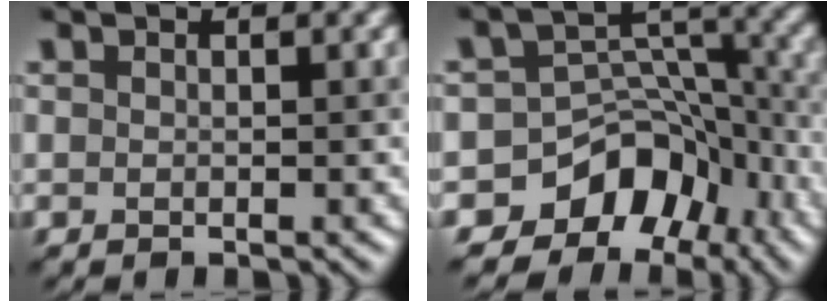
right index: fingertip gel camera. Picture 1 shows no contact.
{"total": 8.2, "force": [-5.3, 5.8, 2.1], "torque": [-0.010, 0.023, -0.086]}